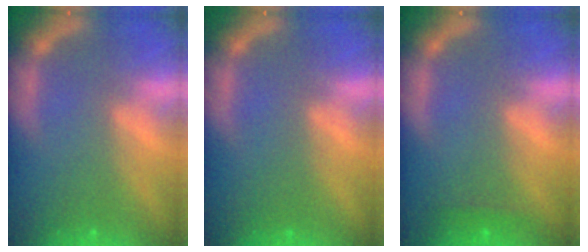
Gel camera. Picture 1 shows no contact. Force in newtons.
{"total": 0.0}
{"total": 0.9}